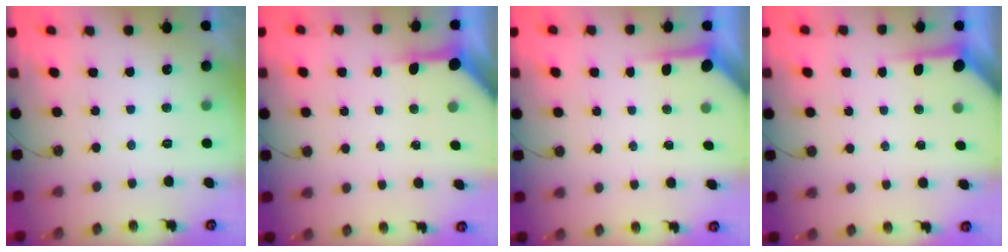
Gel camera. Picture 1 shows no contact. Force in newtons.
{"total": 7.1, "press": 7.1, "slide": 0.4}
{"total": 3.8, "press": 3.8, "slide": 0.2}
{"total": 3.8, "press": 3.8, "slide": 0.2}